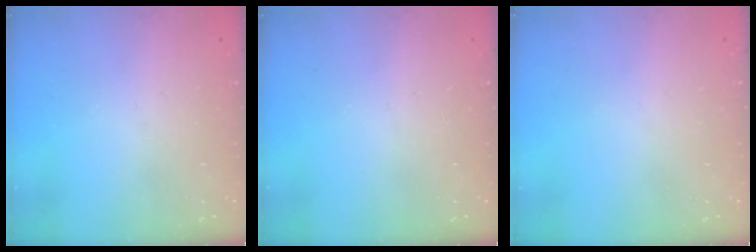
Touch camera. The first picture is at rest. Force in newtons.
{"total": 0.0}
{"total": 0.0}